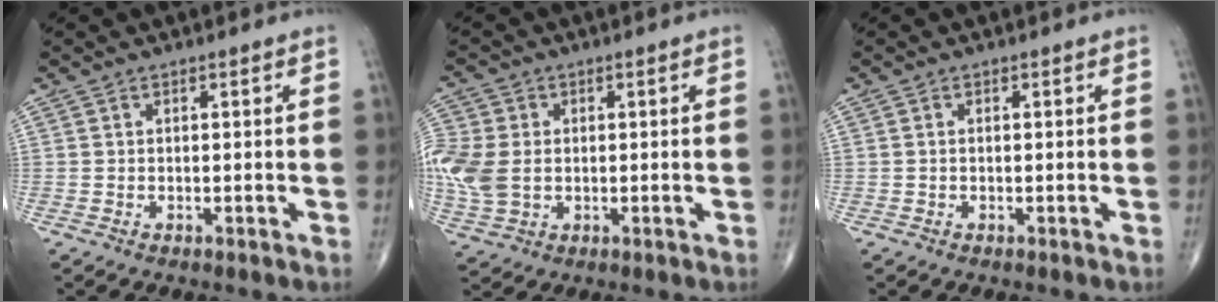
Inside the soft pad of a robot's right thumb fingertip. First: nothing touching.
{"total": 11.0, "force": [-0.1, 8.3, 7.2], "torque": [-0.183, 0.000, 0.001]}
{"total": 0.0}